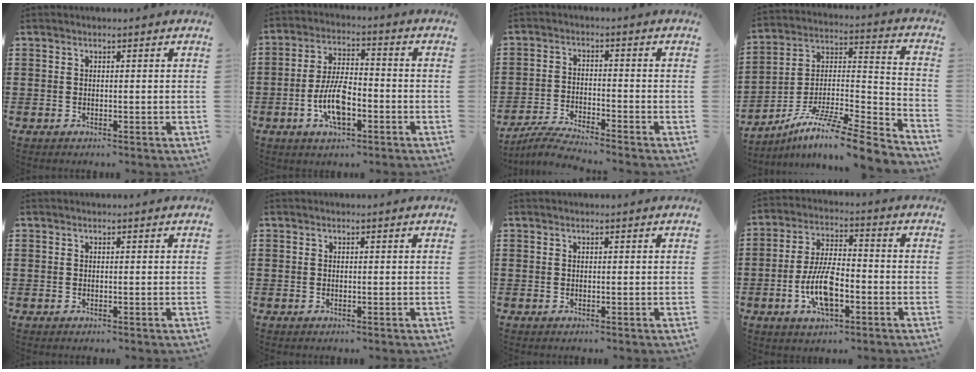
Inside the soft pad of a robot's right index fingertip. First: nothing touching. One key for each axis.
{"total": 8.6, "fx": -2.8, "fy": 3.5, "fz": 7.3, "tx": -0.161, "ty": -0.003, "tz": -0.057}
{"total": 4.4, "fx": -4.3, "fy": -0.3, "fz": 1.1, "tx": -0.033, "ty": -0.009, "tz": -0.088}
{"total": 9.8, "fx": -7.6, "fy": 1.1, "fz": 6.0, "tx": -0.107, "ty": 0.005, "tz": -0.149}
{"total": 0.0}
{"total": 0.0}
{"total": 0.0}
{"total": 9.6, "fx": -3.0, "fy": 3.9, "fz": 8.3, "tx": -0.184, "ty": -0.007, "tz": -0.059}